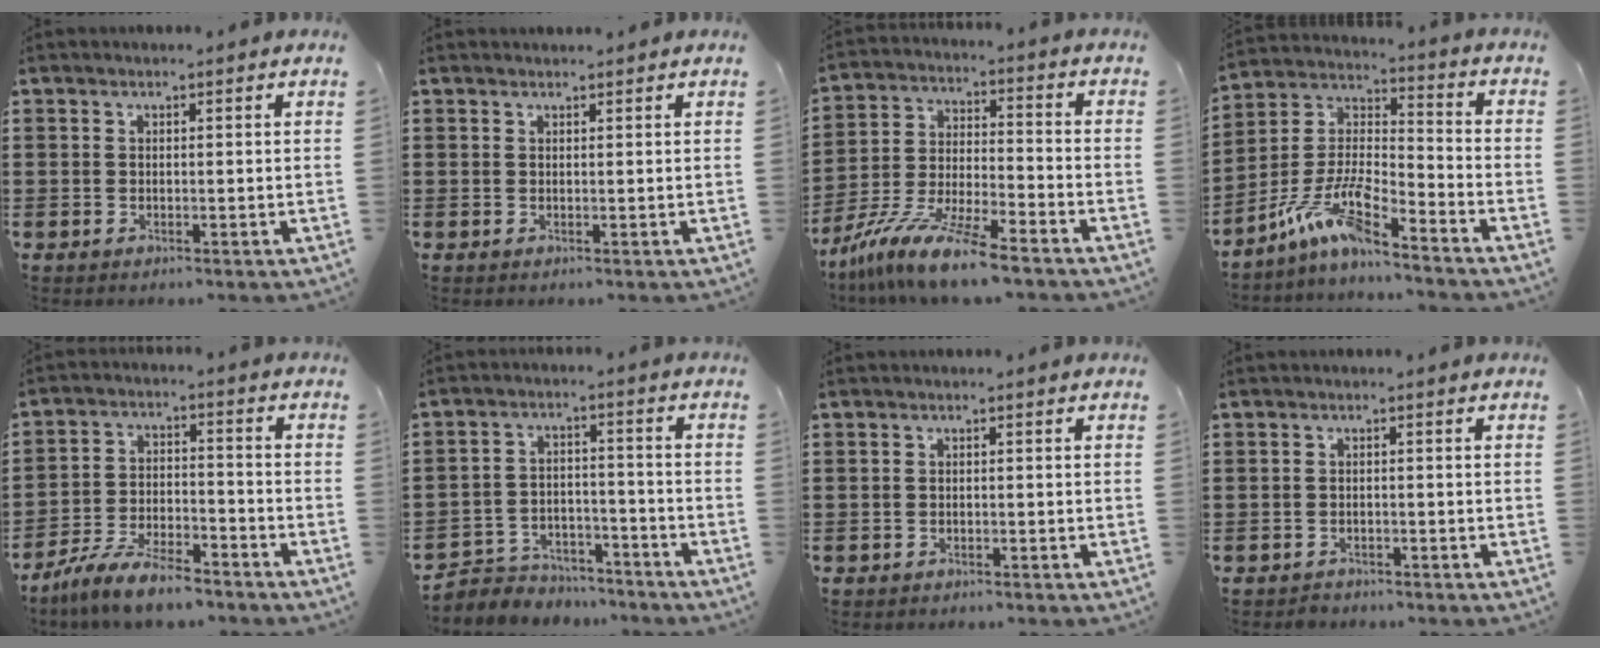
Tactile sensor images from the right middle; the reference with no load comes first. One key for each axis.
{"total": 0.7, "fx": 0.7, "fy": 0.1, "fz": -0.1, "tx": 0.007, "ty": -0.004, "tz": 0.012}
{"total": 11.1, "fx": -9.6, "fy": 0.3, "fz": 5.4, "tx": -0.120, "ty": 0.006, "tz": -0.196}
{"total": 9.3, "fx": -7.3, "fy": 1.8, "fz": 5.4, "tx": -0.130, "ty": -0.004, "tz": -0.147}
{"total": 8.5, "fx": -7.5, "fy": 1.5, "fz": 3.8, "tx": -0.076, "ty": 0.011, "tz": -0.144}
{"total": 4.9, "fx": -4.6, "fy": 1.6, "fz": 0.0, "tx": -0.013, "ty": 0.010, "tz": -0.099}
{"total": 0.9, "fx": -0.8, "fy": 0.5, "fz": 0.0, "tx": 0.000, "ty": 0.001, "tz": -0.019}
{"total": 1.5, "fx": -1.3, "fy": 0.7, "fz": -0.3, "tx": 0.002, "ty": 0.004, "tz": -0.032}